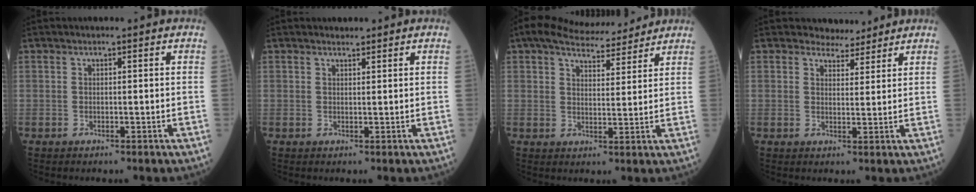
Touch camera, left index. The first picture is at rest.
{"total": 0.9, "force": [0.8, 0.2, 0.2], "torque": [-0.011, 0.002, 0.014]}
{"total": 10.5, "force": [9.4, 2.5, 3.8], "torque": [-0.061, 0.021, 0.136]}
{"total": 3.5, "force": [3.3, 1.2, 0.1], "torque": [-0.001, 0.000, 0.048]}